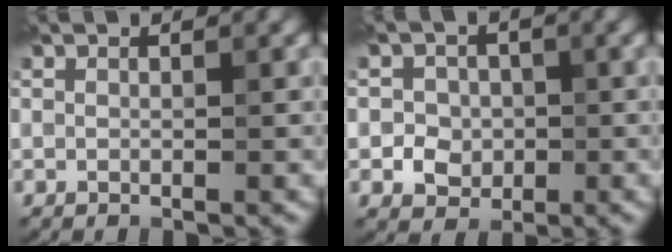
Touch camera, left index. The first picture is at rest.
{"total": 2.8, "force": [-0.6, 2.5, 1.0], "torque": [0.002, -0.003, -0.019]}